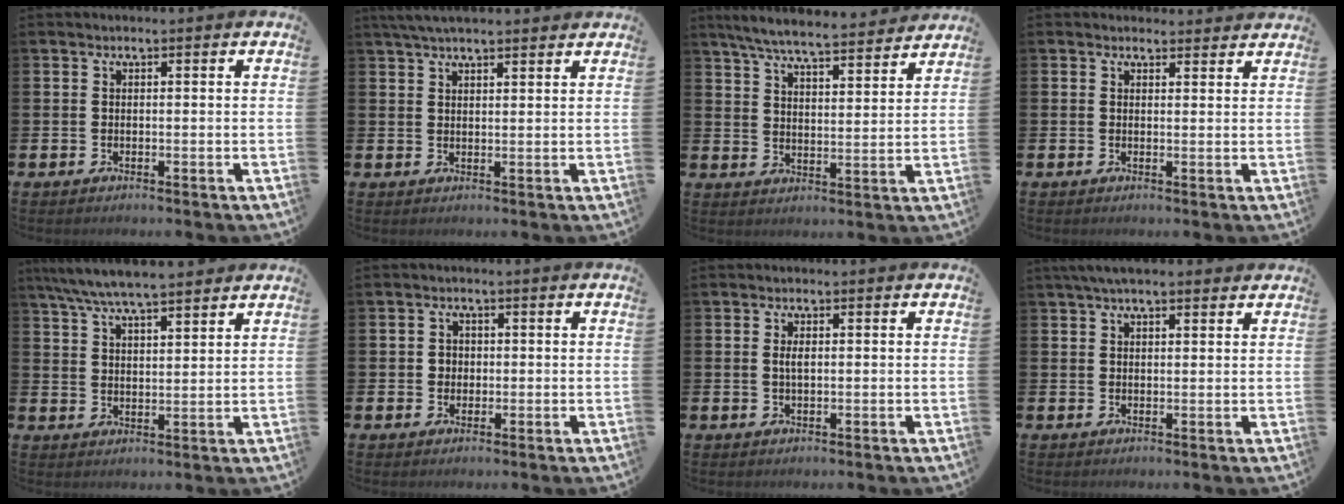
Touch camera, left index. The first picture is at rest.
{"total": 4.0, "force": [3.6, 0.7, 1.7], "torque": [-0.038, -0.005, 0.066]}
{"total": 6.9, "force": [6.5, 0.5, 2.1], "torque": [-0.062, -0.043, 0.113]}
{"total": 1.6, "force": [1.5, 0.5, -0.1], "torque": [0.007, -0.003, 0.027]}
{"total": 6.7, "force": [6.3, 0.7, 2.1], "torque": [-0.064, -0.021, 0.116]}
{"total": 1.9, "force": [0.3, 1.8, 0.4], "torque": [0.009, 0.001, -0.001]}
{"total": 1.5, "force": [0.3, 0.7, 1.4], "torque": [-0.023, 0.002, 0.002]}
{"total": 3.7, "force": [3.1, 0.9, 1.8], "torque": [-0.038, -0.002, 0.056]}